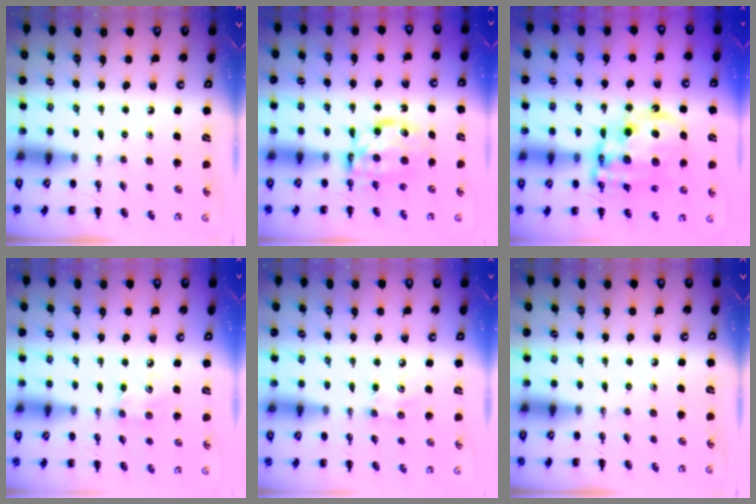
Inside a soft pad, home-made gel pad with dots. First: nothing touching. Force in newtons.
{"total": 6.9, "press": 6.8, "slide": 0.6}
{"total": 17.1, "press": 16.6, "slide": 4.2}
{"total": 4.8, "press": 4.7, "slide": 1.1}
{"total": 5.0, "press": 4.9, "slide": 1.0}
{"total": 0.0}